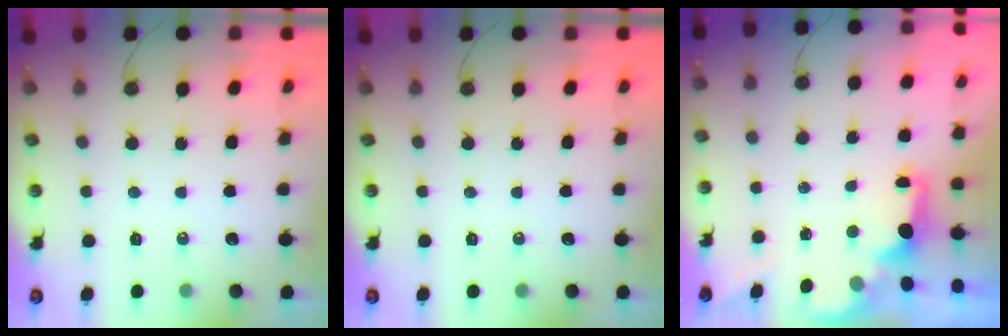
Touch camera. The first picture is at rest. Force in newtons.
{"total": 0.0}
{"total": 1.8, "press": 1.6, "slide": 0.7}